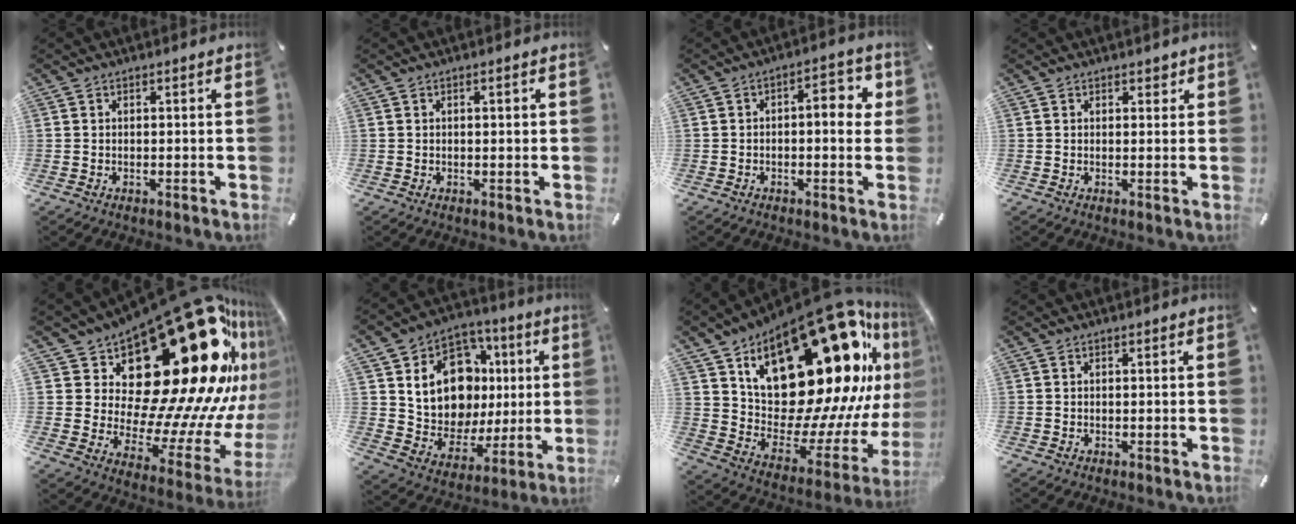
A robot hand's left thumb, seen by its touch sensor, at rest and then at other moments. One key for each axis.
{"total": 1.4, "fx": 0.2, "fy": 0.5, "fz": 1.3, "tx": -0.024, "ty": 0.004, "tz": 0.000}
{"total": 6.7, "fx": 0.3, "fy": 3.2, "fz": 5.9, "tx": -0.074, "ty": 0.002, "tz": -0.007}
{"total": 1.4, "fx": 0.8, "fy": 1.0, "fz": 0.5, "tx": 0.006, "ty": -0.003, "tz": 0.010}
{"total": 38.7, "fx": 15.8, "fy": 19.2, "fz": 29.7, "tx": -0.420, "ty": -0.200, "tz": 0.326}
{"total": 16.9, "fx": 4.3, "fy": 13.5, "fz": 9.1, "tx": -0.151, "ty": -0.020, "tz": 0.088}
{"total": 34.9, "fx": 17.5, "fy": 16.9, "fz": 25.0, "tx": -0.325, "ty": -0.178, "tz": 0.340}
{"total": 0.0}